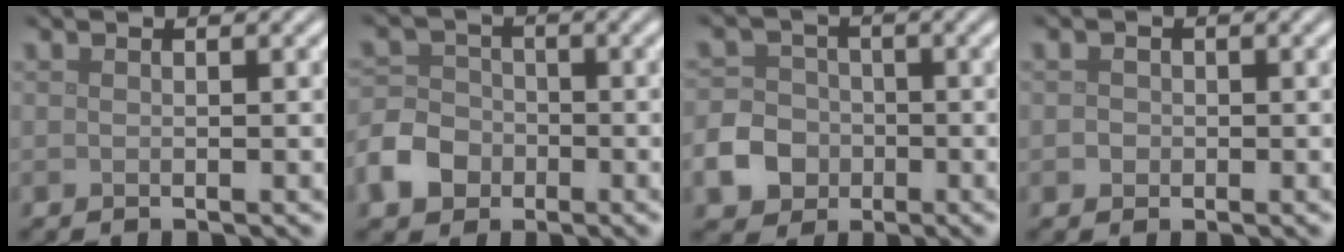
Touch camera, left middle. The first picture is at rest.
{"total": 5.0, "force": [-2.4, 3.9, 2.0], "torque": [-0.037, -0.005, -0.055]}
{"total": 4.8, "force": [-1.8, 4.1, 1.8], "torque": [-0.031, 0.001, -0.049]}
{"total": 1.1, "force": [0.0, 1.1, 0.4], "torque": [0.003, -0.001, -0.002]}